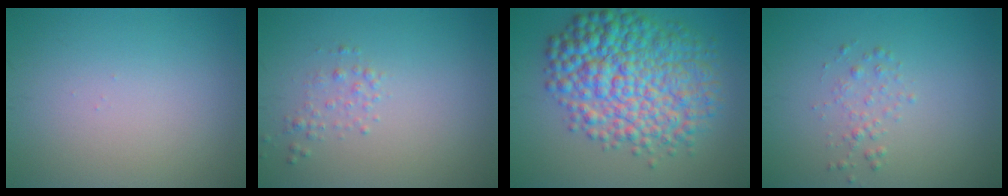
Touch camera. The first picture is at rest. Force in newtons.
{"total": 1.0, "press": 1.0, "slide": 0.0}
{"total": 10.1, "press": 10.1, "slide": 0.1}
{"total": 1.3, "press": 1.3, "slide": 0.0}